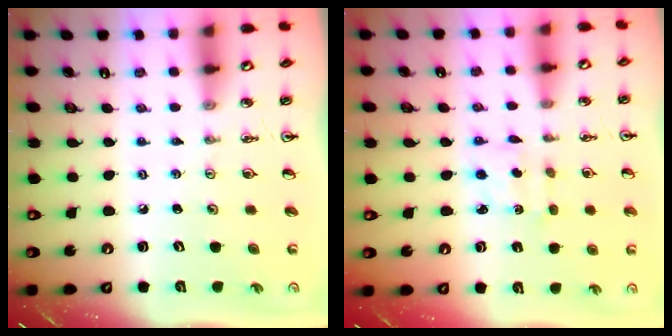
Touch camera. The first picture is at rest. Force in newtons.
{"total": 2.2, "press": 2.1, "slide": 0.6}